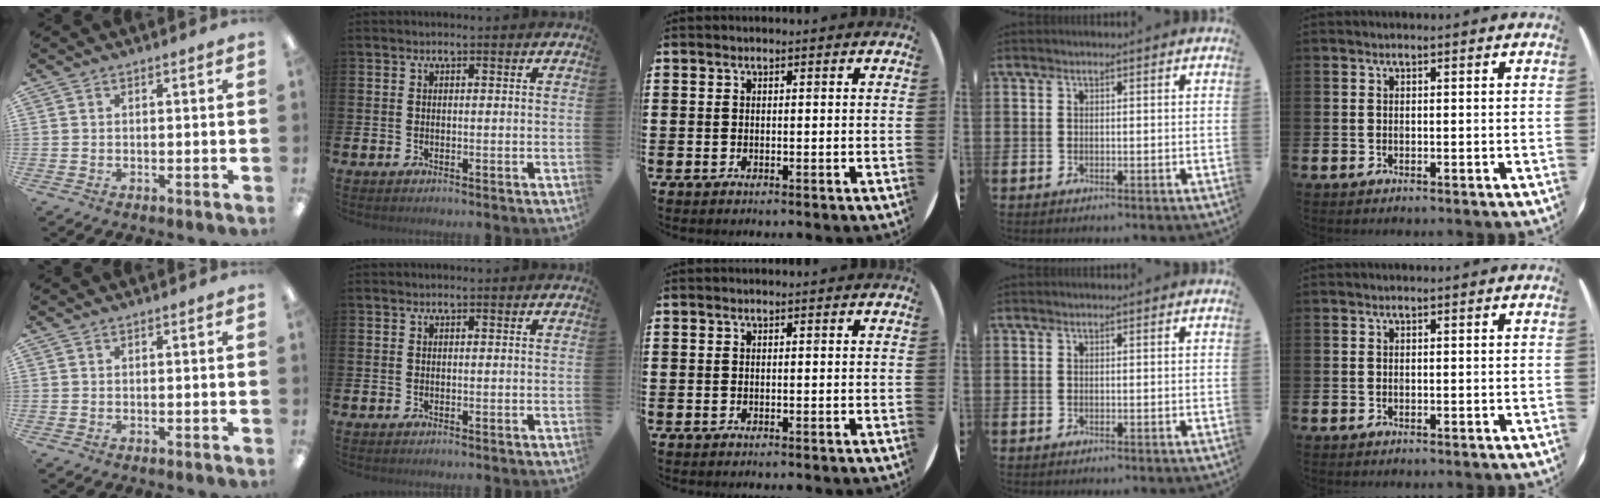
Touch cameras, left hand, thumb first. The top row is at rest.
{}